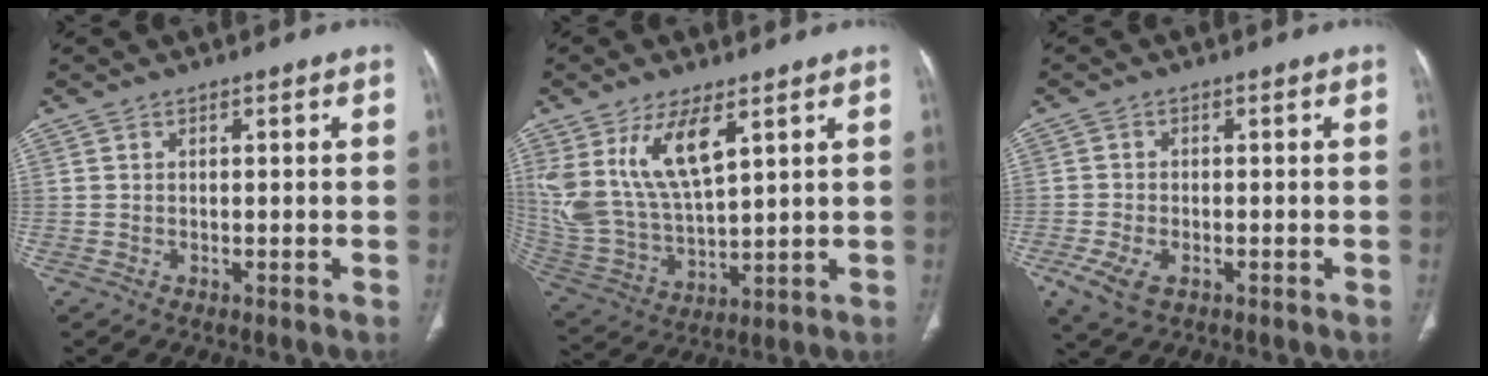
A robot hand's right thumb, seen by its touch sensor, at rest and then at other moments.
{"total": 15.3, "force": [7.2, 6.5, 11.8], "torque": [-0.230, -0.029, 0.157]}
{"total": 4.0, "force": [-2.1, 1.8, 2.8], "torque": [-0.074, -0.003, -0.042]}